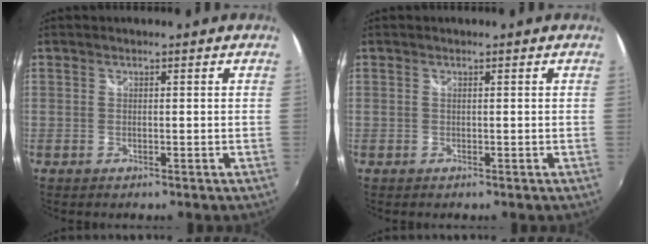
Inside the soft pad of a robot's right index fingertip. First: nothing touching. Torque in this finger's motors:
{"motor_torque": [0.00, 0.05, 0.02, 0.00]}